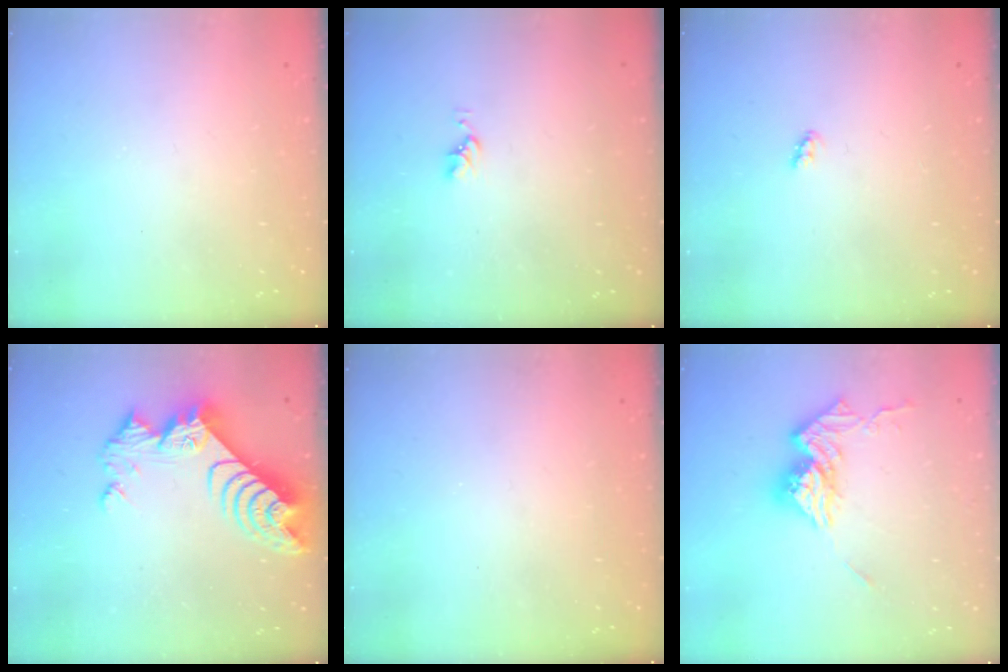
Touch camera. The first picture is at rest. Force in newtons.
{"total": 2.1, "press": 2.0, "slide": 0.3}
{"total": 2.4, "press": 2.4, "slide": 0.3}
{"total": 11.5, "press": 11.5, "slide": 1.0}
{"total": 0.0}
{"total": 14.1, "press": 14.1, "slide": 1.4}